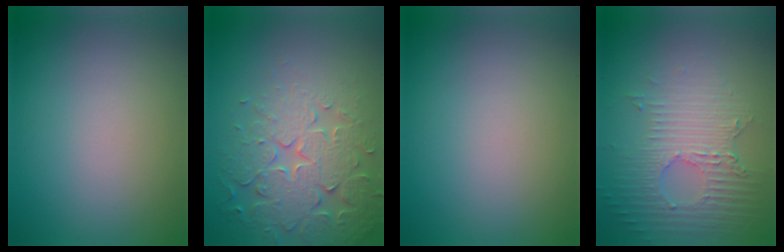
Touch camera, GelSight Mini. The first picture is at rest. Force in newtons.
{"total": 5.3, "press": 5.2, "slide": 1.1}
{"total": 0.0}
{"total": 4.5, "press": 3.1, "slide": 3.2}